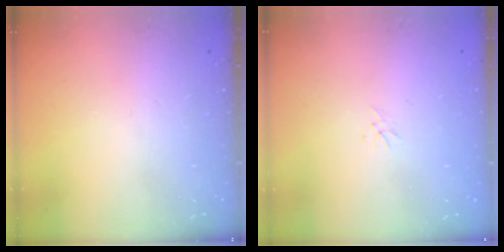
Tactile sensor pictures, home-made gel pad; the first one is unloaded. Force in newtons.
{"total": 1.1, "press": 1.0, "slide": 0.3}